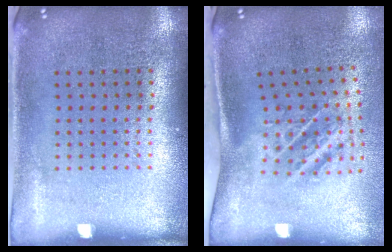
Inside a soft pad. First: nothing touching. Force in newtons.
{"total": 2.0, "press": 1.2, "slide": 1.6}